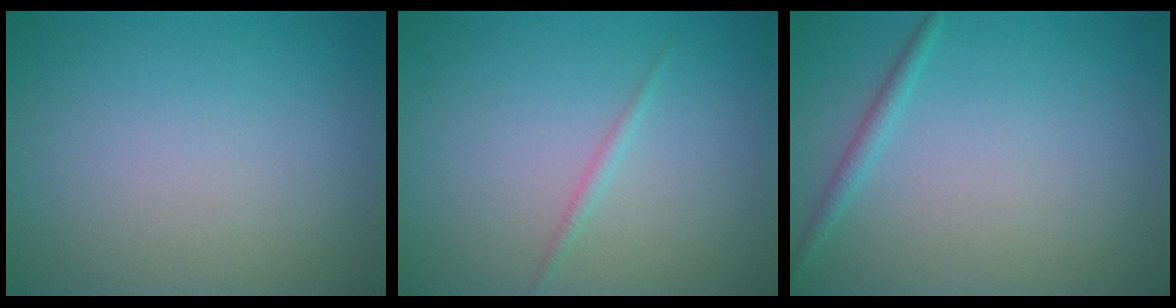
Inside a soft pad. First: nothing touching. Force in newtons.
{"total": 0.8, "press": 0.8, "slide": 0.1}
{"total": 1.2, "press": 1.2, "slide": 0.0}